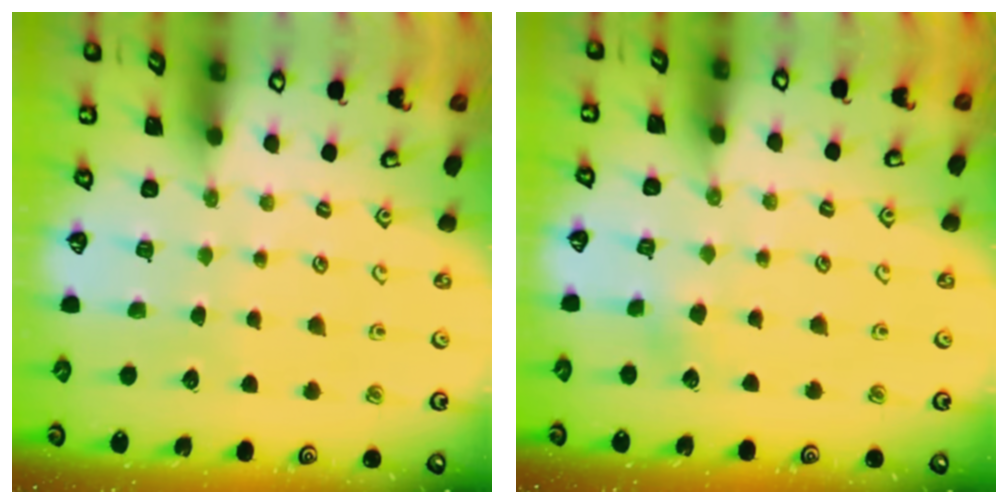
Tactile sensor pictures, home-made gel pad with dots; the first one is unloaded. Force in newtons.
{"total": 1.8, "press": 1.7, "slide": 0.2}